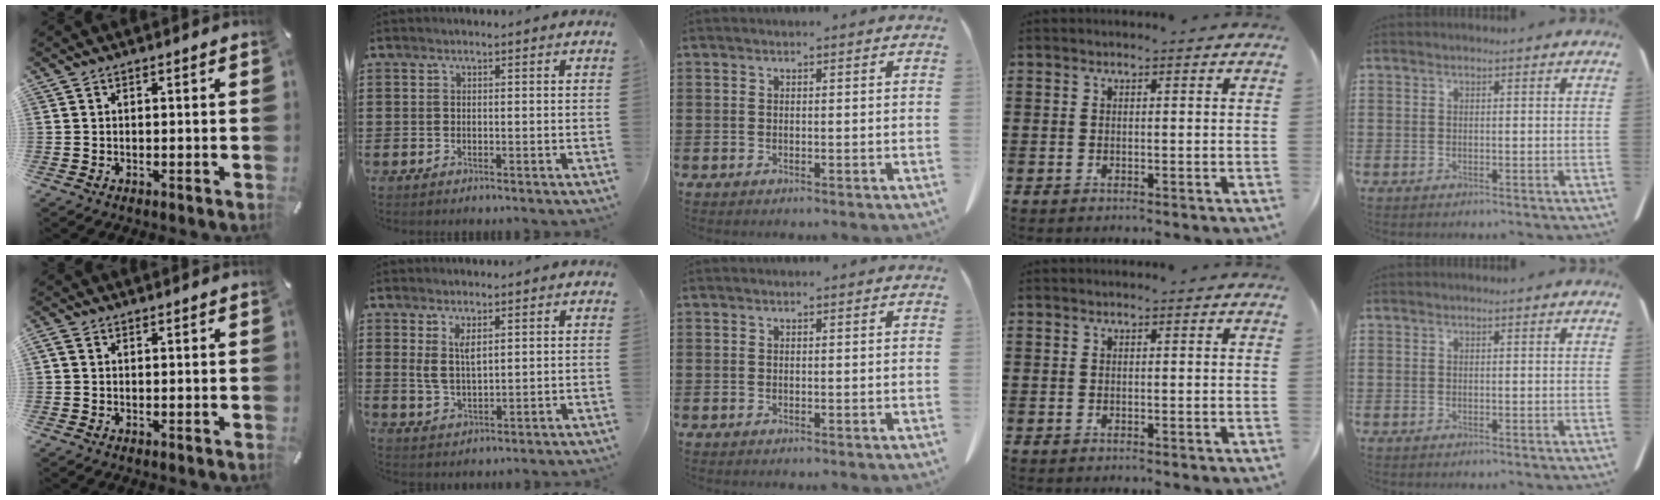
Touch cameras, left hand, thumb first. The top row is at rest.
{"thumb": {"total": 1.0, "force": [0.3, 0.7, 0.5], "torque": [-0.012, 0.005, 0.004]}, "index": {"total": 4.3, "force": [2.2, 2.0, 3.2], "torque": [-0.069, 0.007, 0.038]}}